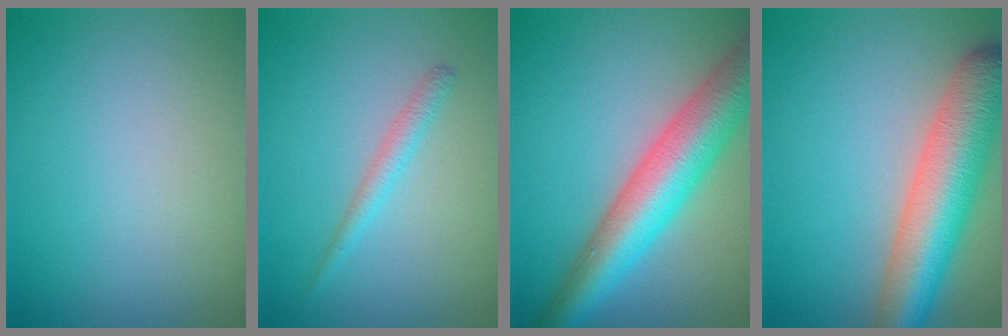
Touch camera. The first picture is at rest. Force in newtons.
{"total": 1.5, "press": 1.5, "slide": 0.1}
{"total": 8.5, "press": 8.5, "slide": 0.3}
{"total": 8.5, "press": 8.5, "slide": 0.5}